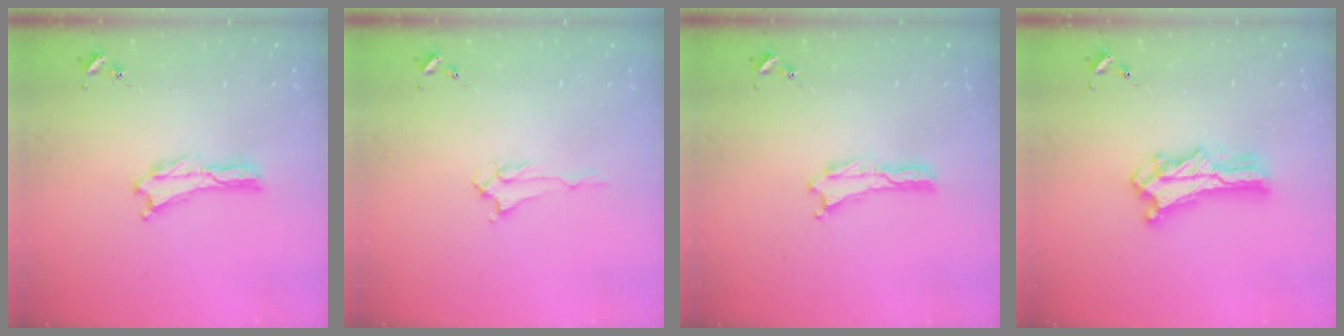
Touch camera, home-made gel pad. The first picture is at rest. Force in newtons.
{"total": 1.4, "press": 1.4, "slide": 0.3}
{"total": 0.0}
{"total": 7.2, "press": 7.1, "slide": 0.6}